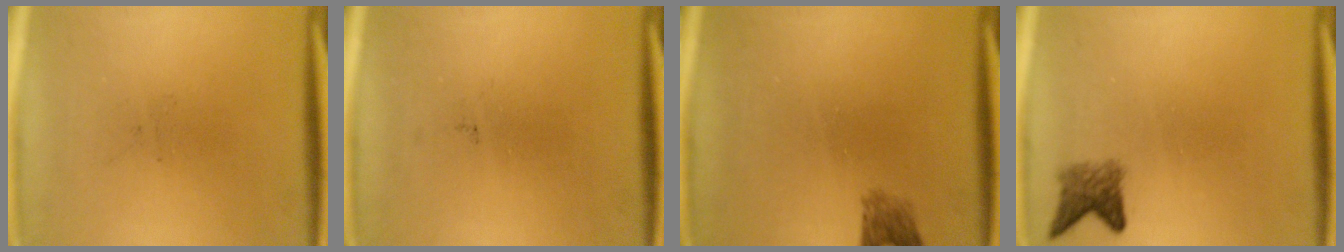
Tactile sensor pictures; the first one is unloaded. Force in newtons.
{"total": 0.0}
{"total": 2.2}
{"total": 2.8}